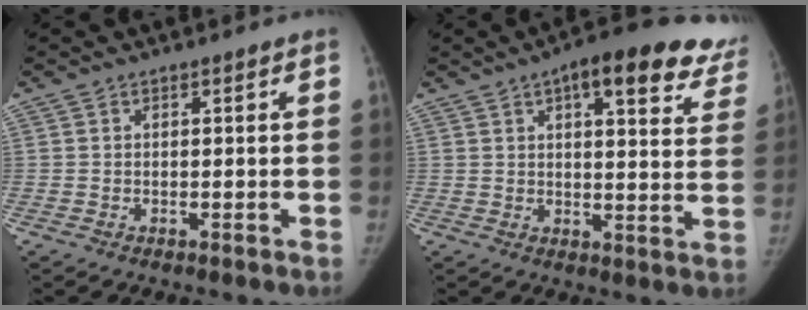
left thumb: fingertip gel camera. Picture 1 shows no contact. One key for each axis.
{"total": 20.1, "fx": 13.0, "fy": 6.8, "fz": 13.8, "tx": -0.134, "ty": -0.027, "tz": 0.144}